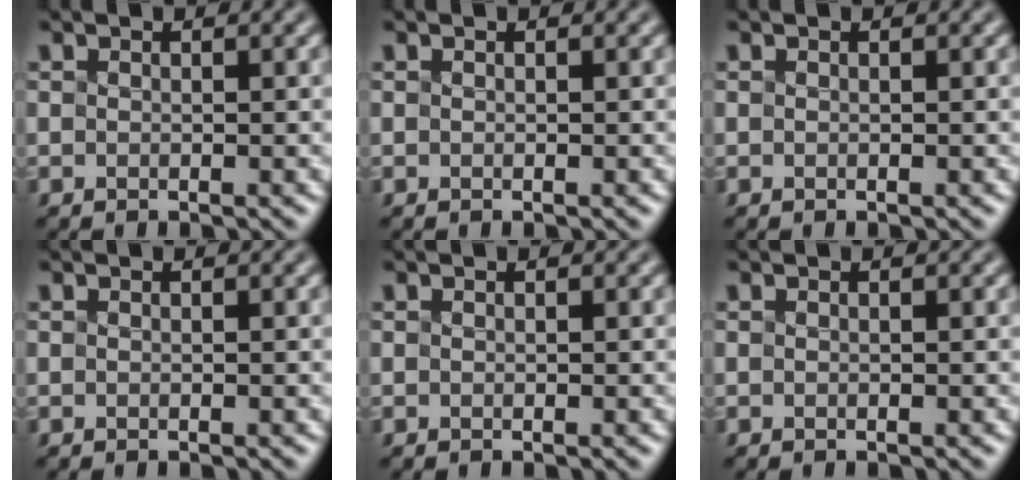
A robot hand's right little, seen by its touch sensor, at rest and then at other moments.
{"total": 0.0}
{"total": 0.0}
{"total": 0.0}
{"total": 0.0}
{"total": 0.0}